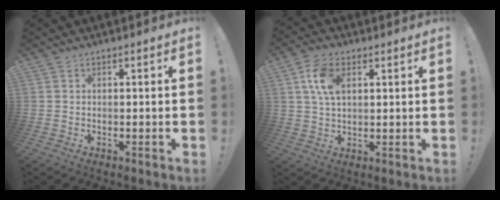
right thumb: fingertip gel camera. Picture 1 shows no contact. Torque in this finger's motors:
{"motor_torque": [0.07, 0.19, 0.53, -0.09, 0.17]}